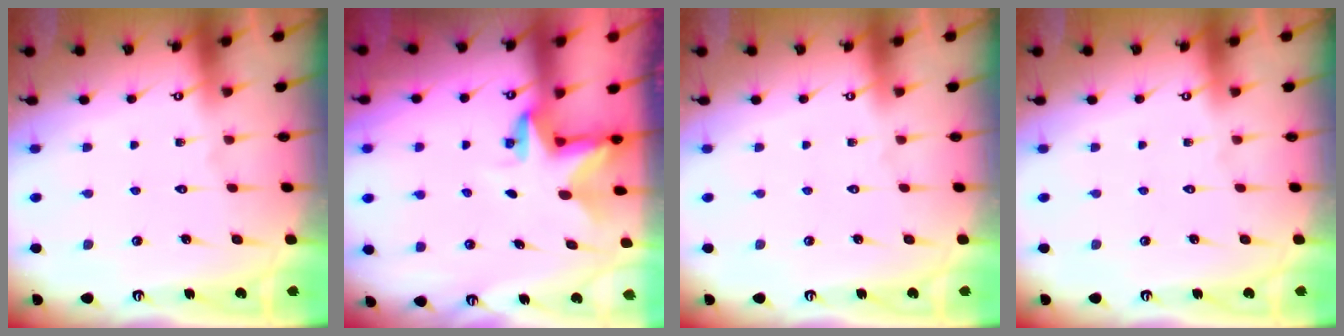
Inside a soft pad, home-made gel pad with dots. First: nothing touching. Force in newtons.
{"total": 2.8, "press": 2.8, "slide": 0.1}
{"total": 0.0}
{"total": 0.0}